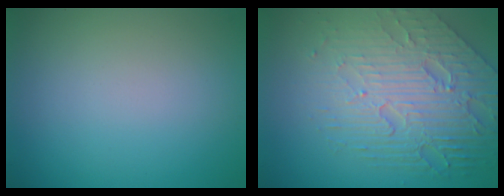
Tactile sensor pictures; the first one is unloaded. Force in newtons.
{"total": 8.3, "press": 5.6, "slide": 6.1}